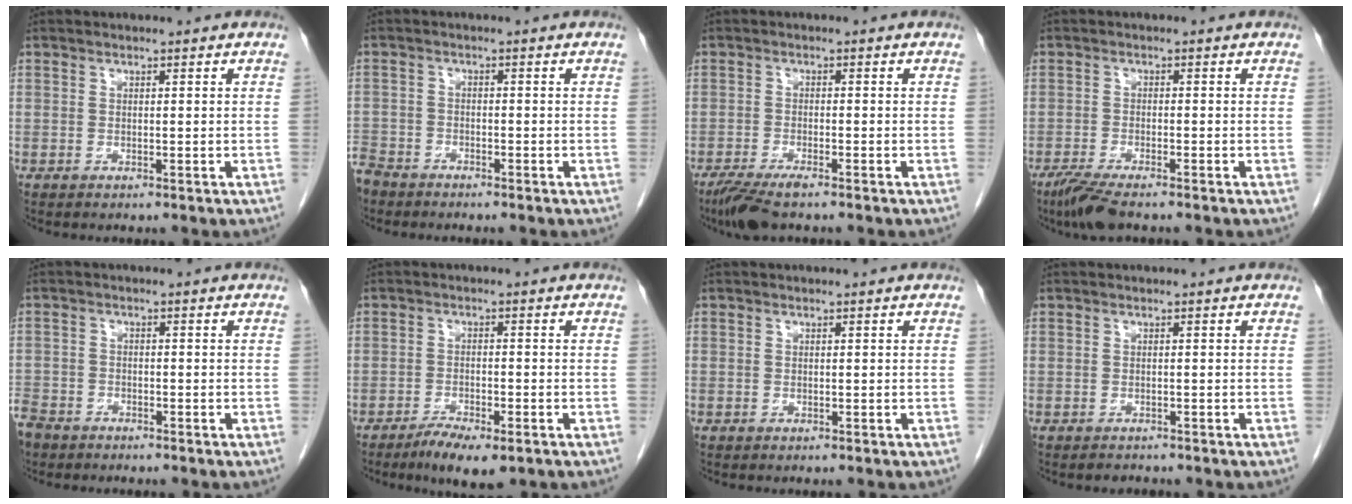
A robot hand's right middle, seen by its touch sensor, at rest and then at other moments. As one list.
[{"total": 6.0, "force": [-5.2, 2.8, 1.0], "torque": [-0.028, -0.009, -0.099]}, {"total": 5.2, "force": [-3.9, 0.8, 3.3], "torque": [-0.061, -0.012, -0.069]}, {"total": 6.1, "force": [-4.8, 0.5, 3.8], "torque": [-0.073, -0.018, -0.089]}, {"total": 6.9, "force": [-5.5, 3.8, 1.7], "torque": [-0.052, -0.007, -0.101]}, {"total": 5.9, "force": [-4.0, 1.5, 4.1], "torque": [-0.067, -0.008, -0.062]}, {"total": 0.0}, {"total": 1.2, "force": [-1.1, 0.5, 0.1], "torque": [-0.004, -0.001, -0.016]}]